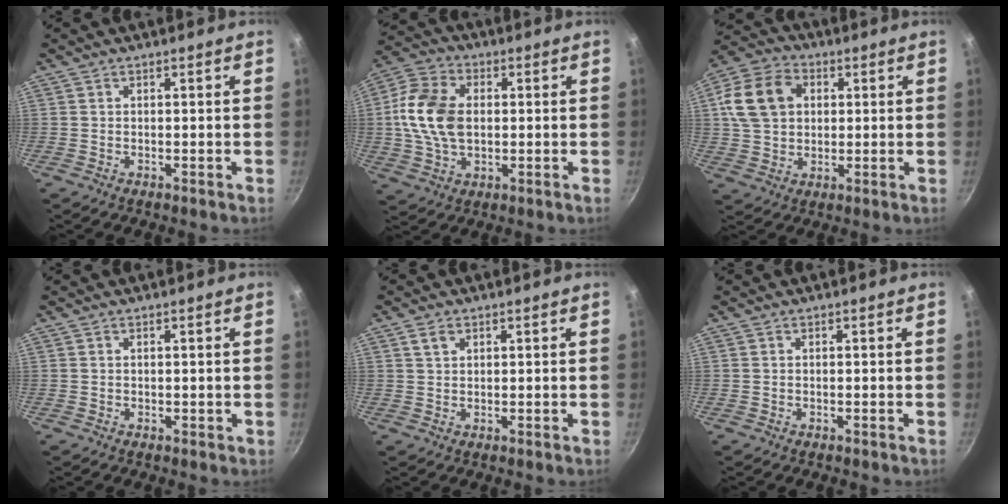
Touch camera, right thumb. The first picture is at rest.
{"total": 13.7, "force": [0.8, 9.3, 10.1], "torque": [-0.179, 0.011, 0.005]}
{"total": 13.2, "force": [2.9, 10.1, 8.0], "torque": [-0.132, 0.015, 0.041]}
{"total": 0.0}
{"total": 2.1, "force": [1.2, 1.3, 1.1], "torque": [-0.016, -0.001, 0.023]}
{"total": 0.0}